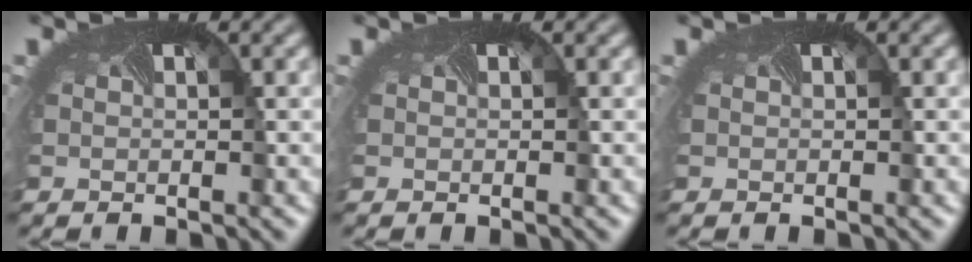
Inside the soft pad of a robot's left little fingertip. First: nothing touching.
{"total": 0.0}
{"total": 0.0}